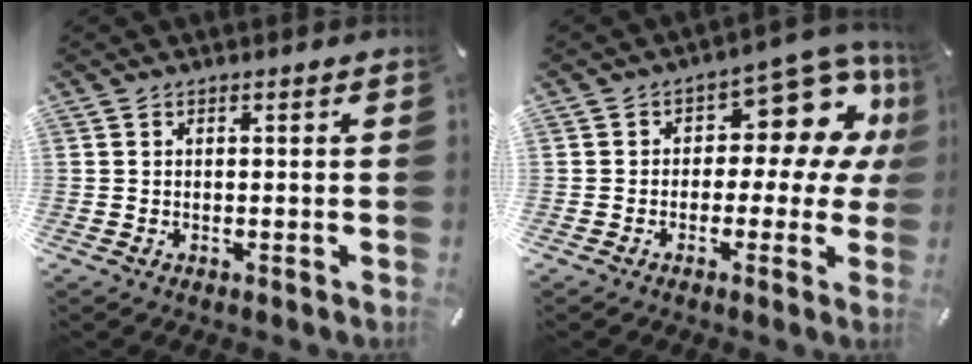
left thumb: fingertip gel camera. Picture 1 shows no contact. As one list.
[{"total": 12.3, "force": [5.0, 7.2, 8.5], "torque": [-0.100, -0.043, 0.083]}]